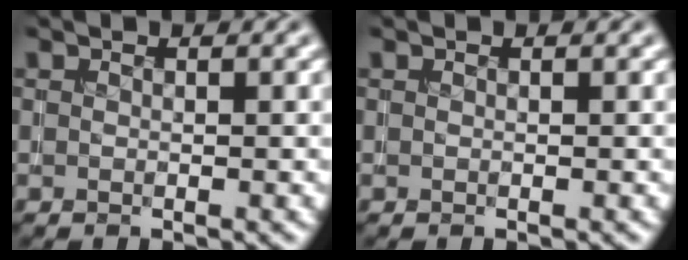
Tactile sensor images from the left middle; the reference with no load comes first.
{"total": 0.0}